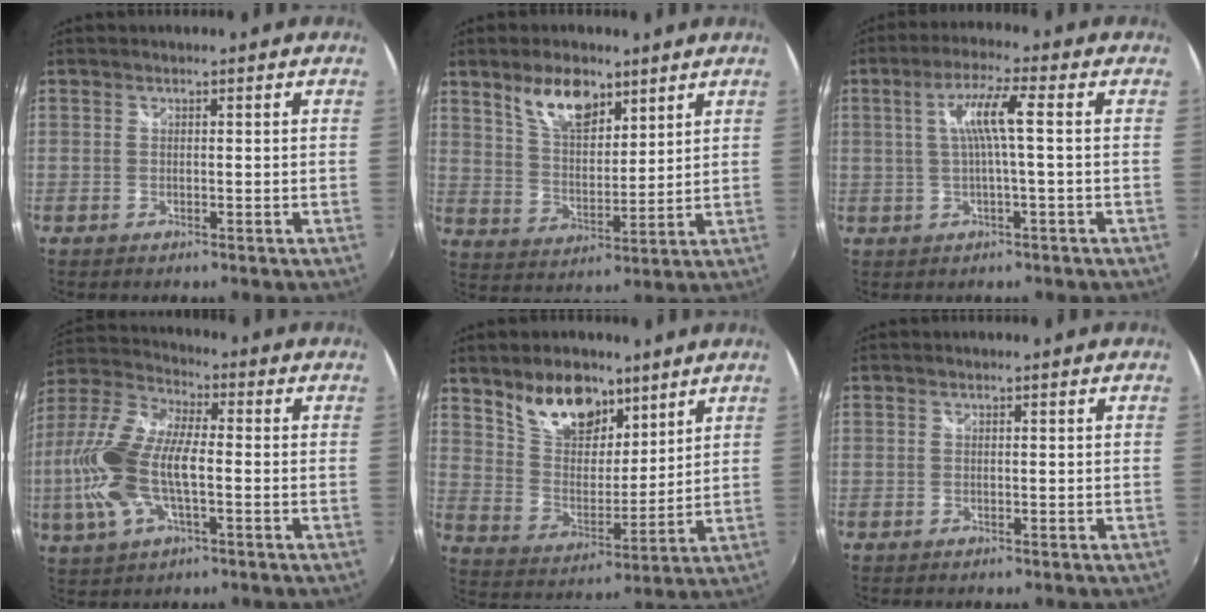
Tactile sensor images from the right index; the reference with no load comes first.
{"total": 9.8, "force": [6.3, 4.5, 6.1], "torque": [-0.104, 0.008, 0.119]}
{"total": 6.2, "force": [0.5, -0.1, 6.2], "torque": [-0.121, 0.006, 0.013]}
{"total": 16.3, "force": [-2.3, 7.1, 14.4], "torque": [-0.312, 0.007, -0.047]}
{"total": 13.0, "force": [8.9, 6.8, 6.6], "torque": [-0.117, 0.011, 0.168]}
{"total": 0.0}